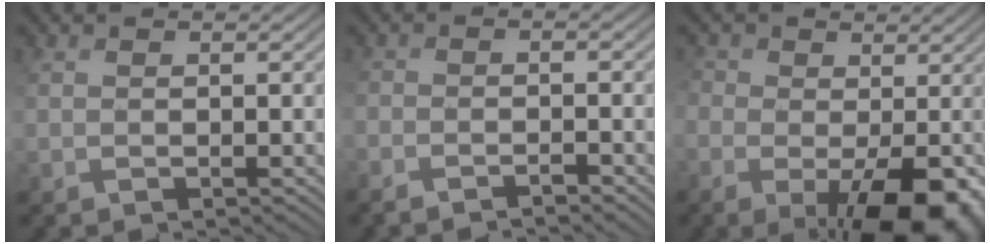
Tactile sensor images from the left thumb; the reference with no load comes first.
{"total": 3.3, "force": [-2.9, 0.6, 1.4], "torque": [-0.027, -0.004, -0.057]}
{"total": 12.5, "force": [-3.7, 7.4, 9.3], "torque": [-0.178, -0.027, -0.047]}